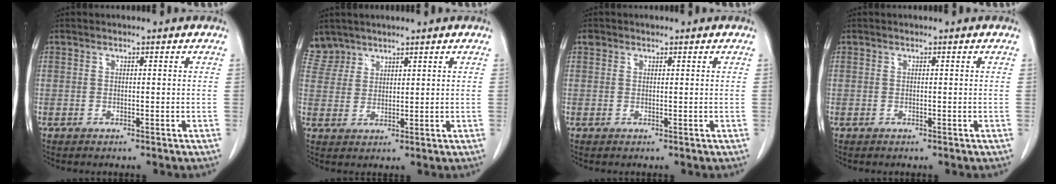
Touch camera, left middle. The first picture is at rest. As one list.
[{"total": 4.6, "force": [3.9, 2.3, -0.5], "torque": [0.015, 0.008, 0.084]}, {"total": 0.8, "force": [0.6, 0.6, 0.1], "torque": [0.000, 0.007, 0.008]}, {"total": 0.0}]